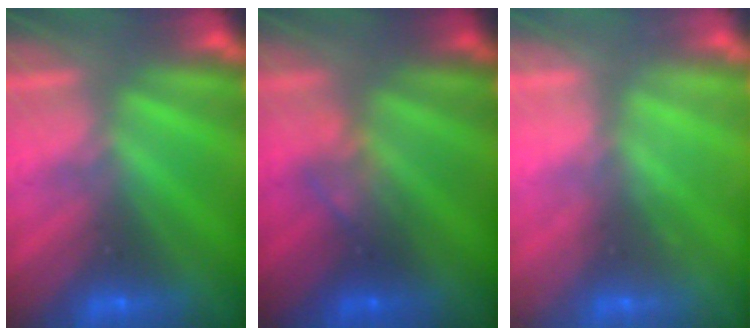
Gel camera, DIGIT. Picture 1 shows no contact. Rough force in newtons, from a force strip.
{"total": 2.3}
{"total": 2.2}